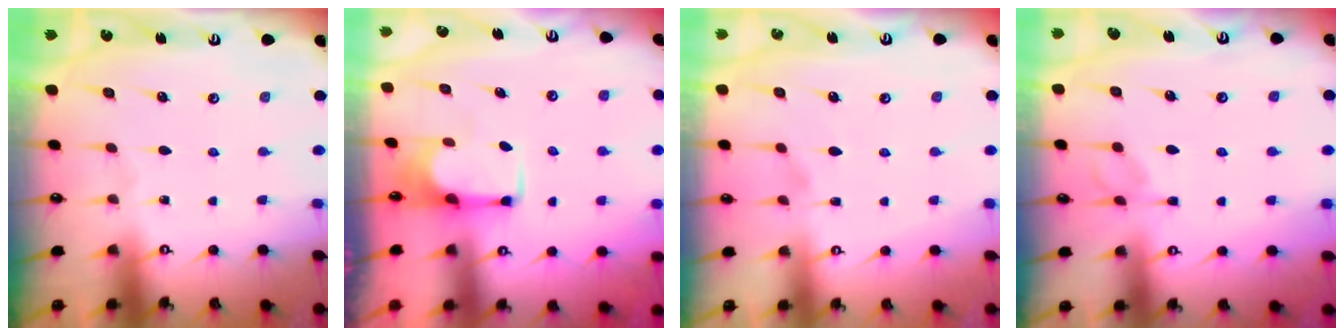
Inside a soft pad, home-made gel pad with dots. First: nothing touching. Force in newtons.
{"total": 1.7, "press": 1.5, "slide": 0.9}
{"total": 2.7, "press": 2.5, "slide": 1.0}
{"total": 2.1, "press": 2.0, "slide": 0.8}